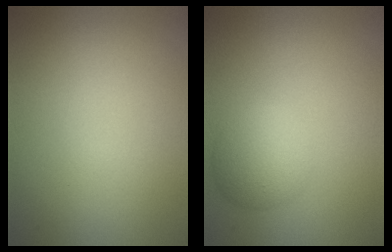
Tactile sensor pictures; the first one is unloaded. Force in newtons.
{"total": 3.5, "press": 3.5, "slide": 0.2}